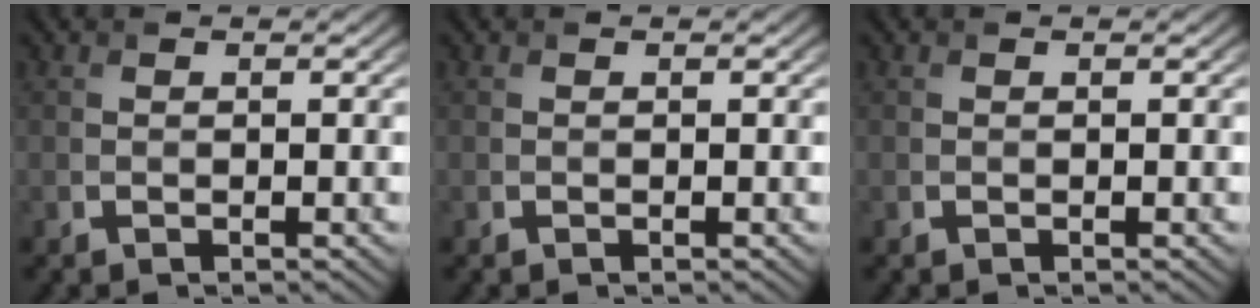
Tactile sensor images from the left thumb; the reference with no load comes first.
{"total": 0.0}
{"total": 0.0}